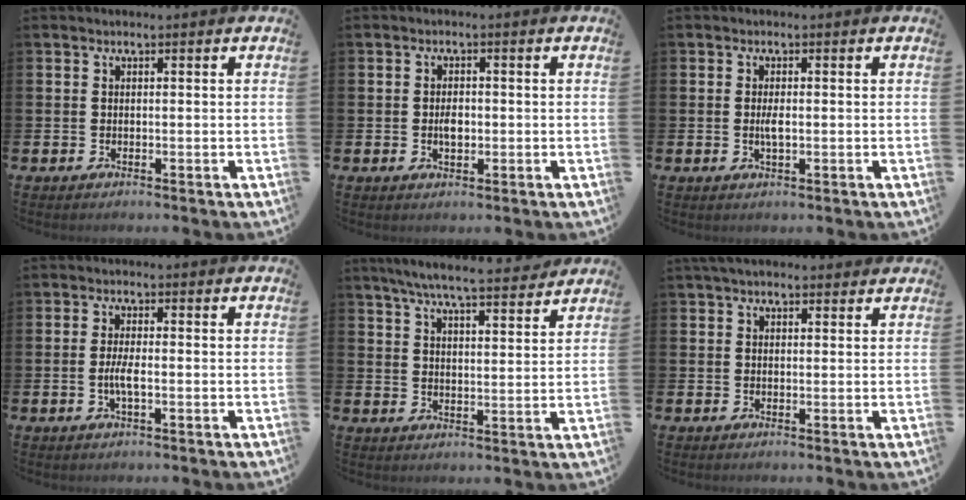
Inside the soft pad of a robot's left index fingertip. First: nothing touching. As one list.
[{"total": 2.3, "force": [-0.2, 1.3, 1.8], "torque": [-0.023, 0.000, -0.008]}, {"total": 1.8, "force": [-0.1, 0.5, 1.7], "torque": [-0.028, -0.001, -0.005]}, {"total": 2.5, "force": [-0.7, 0.6, 2.3], "torque": [-0.038, -0.001, -0.014]}, {"total": 6.8, "force": [6.4, 0.5, 2.4], "torque": [-0.052, -0.039, 0.108]}, {"total": 2.6, "force": [2.2, 0.9, 1.0], "torque": [-0.023, 0.003, 0.040]}]